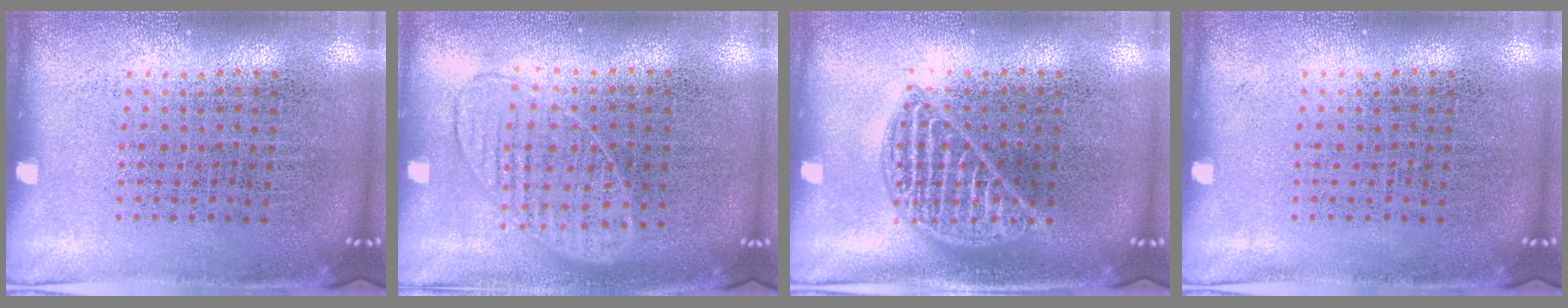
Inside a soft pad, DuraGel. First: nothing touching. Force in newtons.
{"total": 0.9, "press": 0.8, "slide": 0.3}
{"total": 2.0, "press": 2.0, "slide": 0.2}
{"total": 0.0}